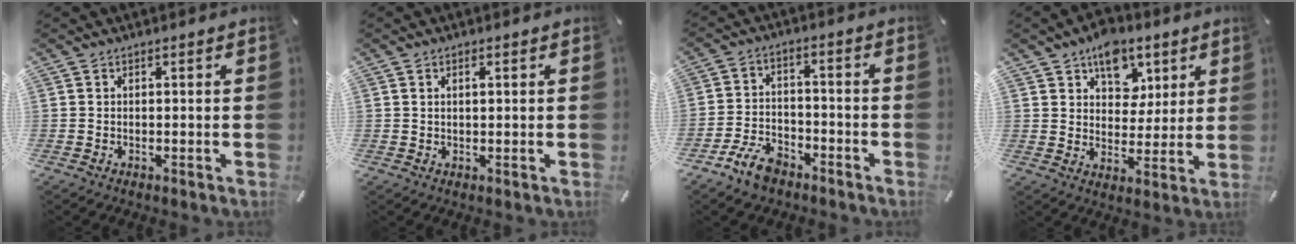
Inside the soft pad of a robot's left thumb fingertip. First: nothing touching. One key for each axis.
{"total": 1.2, "fx": 0.4, "fy": 0.6, "fz": 1.0, "tx": -0.020, "ty": 0.002, "tz": 0.006}
{"total": 8.3, "fx": -5.8, "fy": 4.5, "fz": 3.9, "tx": -0.076, "ty": 0.034, "tz": -0.109}
{"total": 10.5, "fx": 5.8, "fy": 7.8, "fz": 3.7, "tx": -0.041, "ty": -0.032, "tz": 0.104}